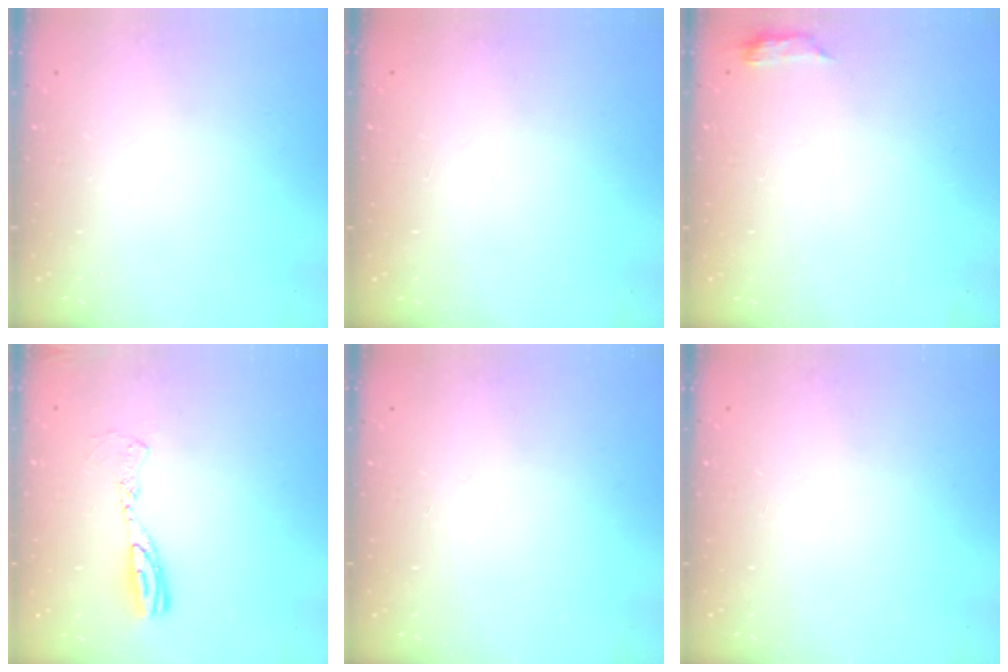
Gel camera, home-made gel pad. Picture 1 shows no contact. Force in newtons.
{"total": 1.0, "press": 0.0, "slide": 1.0}
{"total": 5.1, "press": 5.0, "slide": 0.9}
{"total": 9.5, "press": 9.5, "slide": 0.9}
{"total": 0.0}
{"total": 0.0}